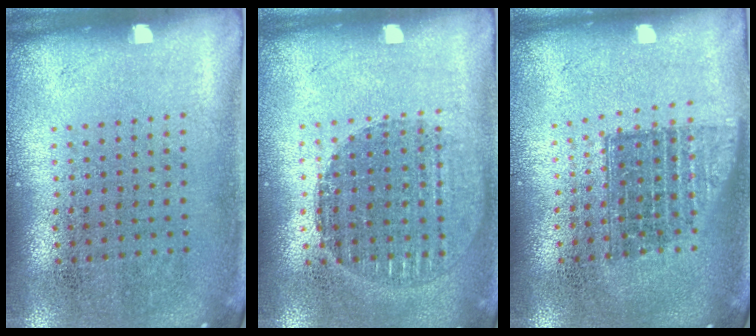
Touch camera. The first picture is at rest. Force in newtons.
{"total": 1.4, "press": 1.3, "slide": 0.6}
{"total": 1.4, "press": 1.2, "slide": 0.7}